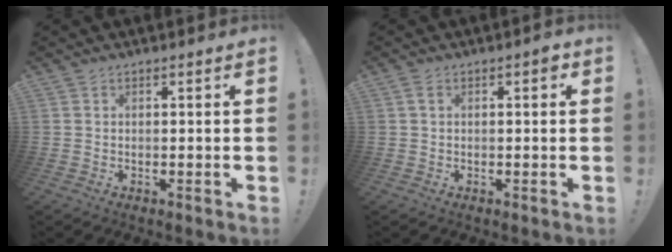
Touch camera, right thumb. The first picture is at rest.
{"total": 2.5, "force": [0.2, 1.2, 2.2], "torque": [-0.029, 0.003, 0.000]}